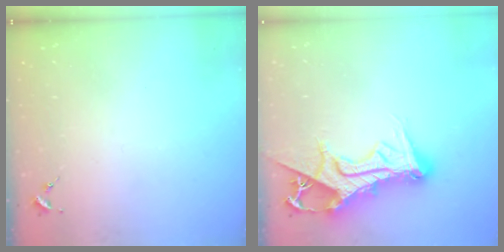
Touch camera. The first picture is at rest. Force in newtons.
{"total": 15.9, "press": 15.9, "slide": 1.6}